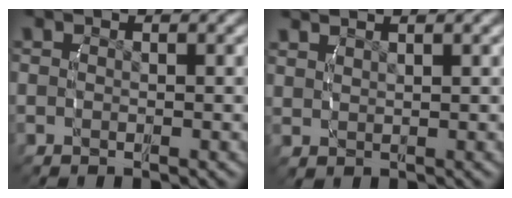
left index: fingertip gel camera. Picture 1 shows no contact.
{"total": 1.8, "force": [1.6, -0.8, 0.2], "torque": [0.001, 0.004, 0.038]}